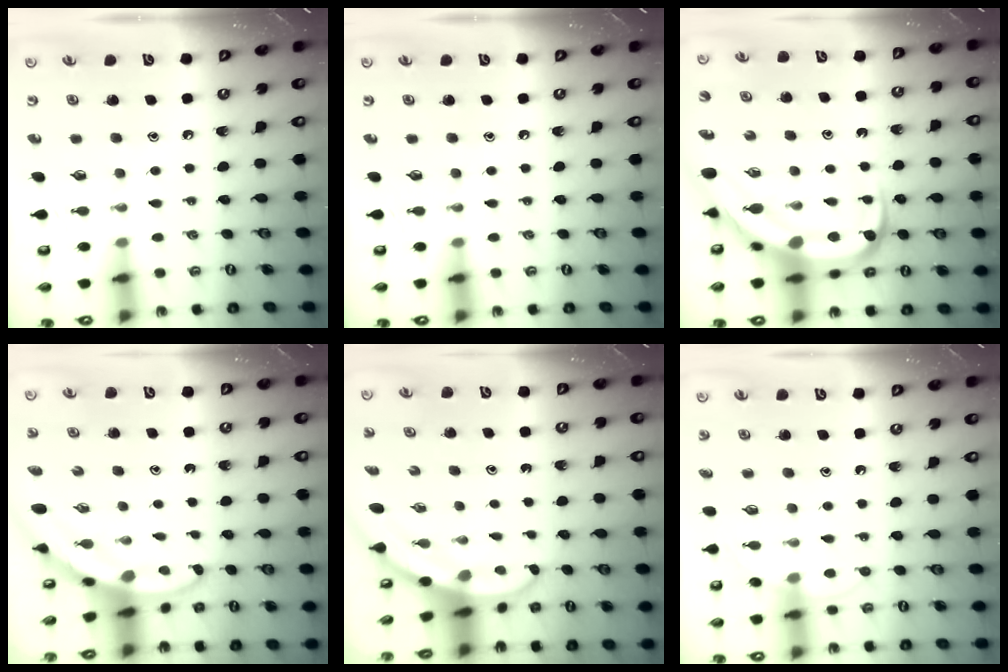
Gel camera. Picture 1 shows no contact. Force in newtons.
{"total": 0.0}
{"total": 14.7, "press": 14.7, "slide": 1.5}
{"total": 3.6, "press": 3.6, "slide": 0.1}
{"total": 3.5, "press": 3.5, "slide": 0.1}
{"total": 6.1, "press": 6.1, "slide": 0.6}